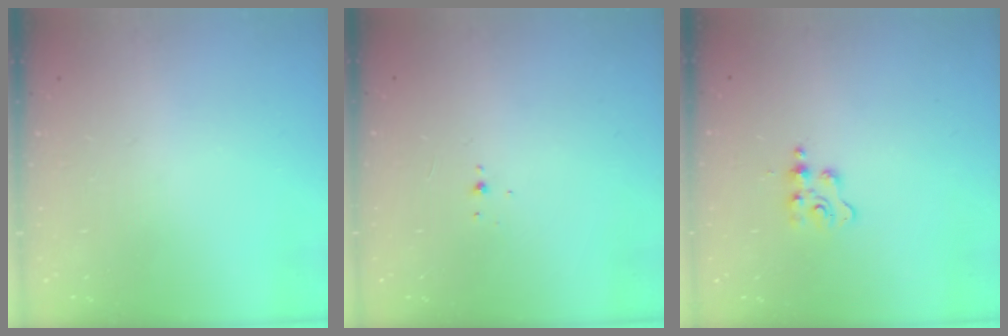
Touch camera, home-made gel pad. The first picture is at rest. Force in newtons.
{"total": 2.1, "press": 1.9, "slide": 0.8}
{"total": 2.3, "press": 2.3, "slide": 0.4}